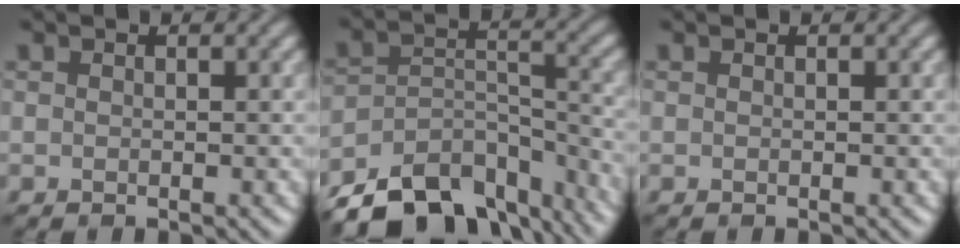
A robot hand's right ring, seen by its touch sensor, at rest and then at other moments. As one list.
[{"total": 12.4, "force": [-10.0, 5.6, 4.8], "torque": [-0.084, 0.000, -0.151]}, {"total": 0.0}]